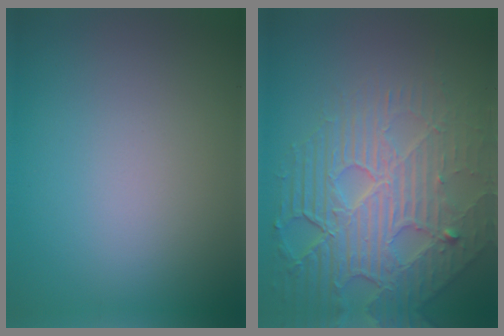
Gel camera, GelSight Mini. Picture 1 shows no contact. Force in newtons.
{"total": 7.6, "press": 5.7, "slide": 5.1}